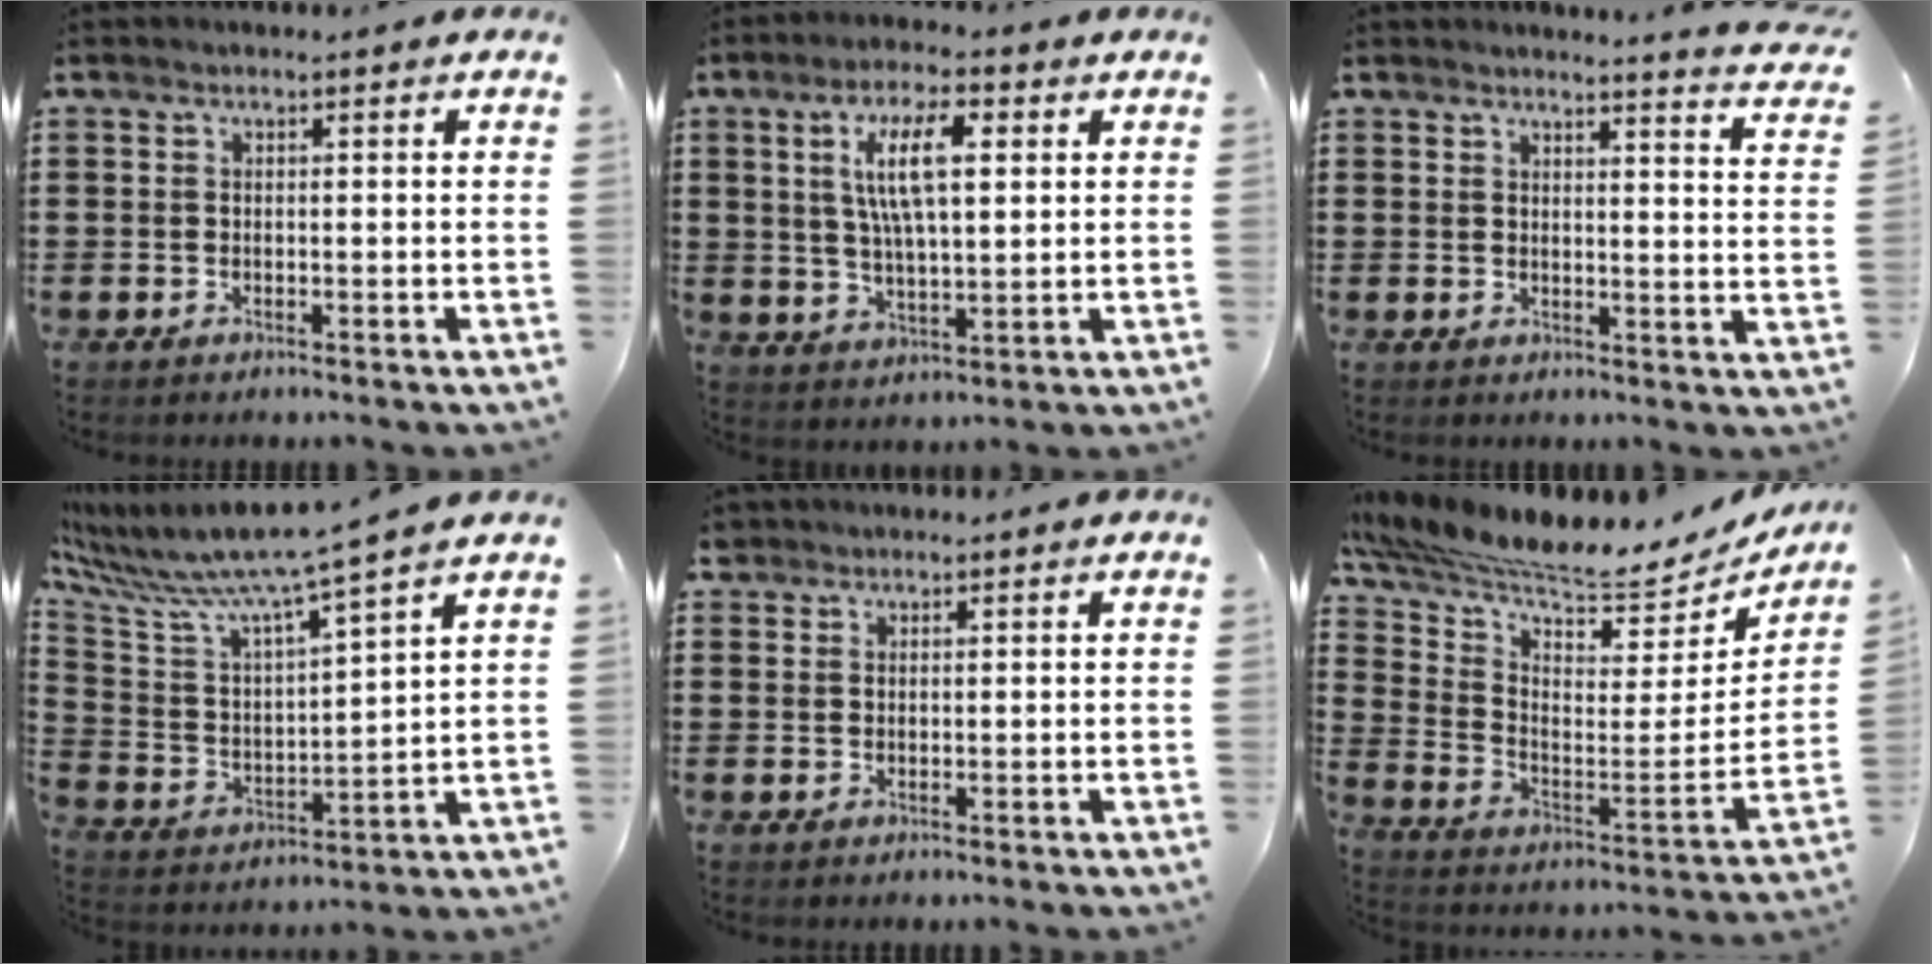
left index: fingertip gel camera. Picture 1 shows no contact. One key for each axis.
{"total": 9.4, "fx": 3.1, "fy": 3.3, "fz": 8.3, "tx": -0.161, "ty": 0.011, "tz": 0.050}
{"total": 3.1, "fx": 2.9, "fy": -0.7, "fz": 0.6, "tx": -0.019, "ty": -0.024, "tz": 0.047}
{"total": 7.8, "fx": 6.9, "fy": -0.4, "fz": 3.5, "tx": -0.102, "ty": -0.060, "tz": 0.108}
{"total": 1.0, "fx": 0.8, "fy": 0.6, "fz": 0.0, "tx": -0.004, "ty": 0.004, "tz": 0.016}
{"total": 7.2, "fx": 6.4, "fy": 0.4, "fz": 3.2, "tx": -0.093, "ty": -0.067, "tz": 0.105}